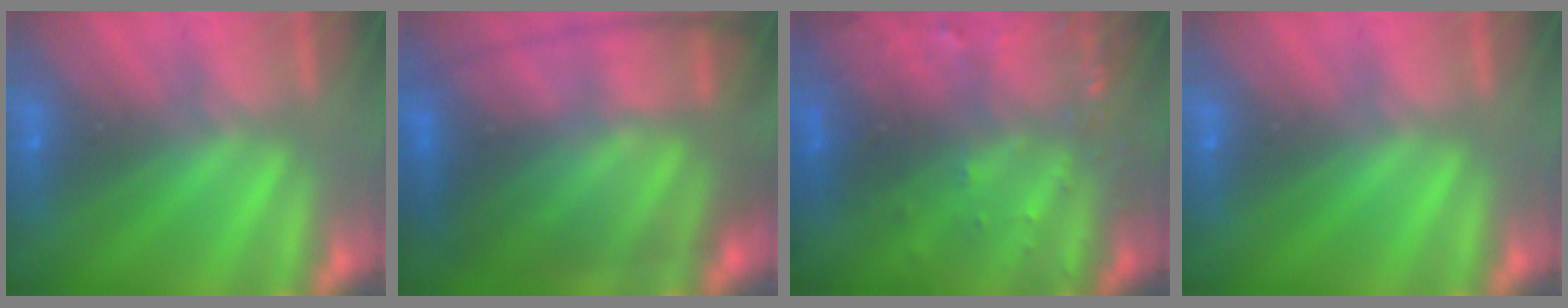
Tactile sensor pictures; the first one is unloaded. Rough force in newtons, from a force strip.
{"total": 7.5}
{"total": 7.4}
{"total": 0.0}